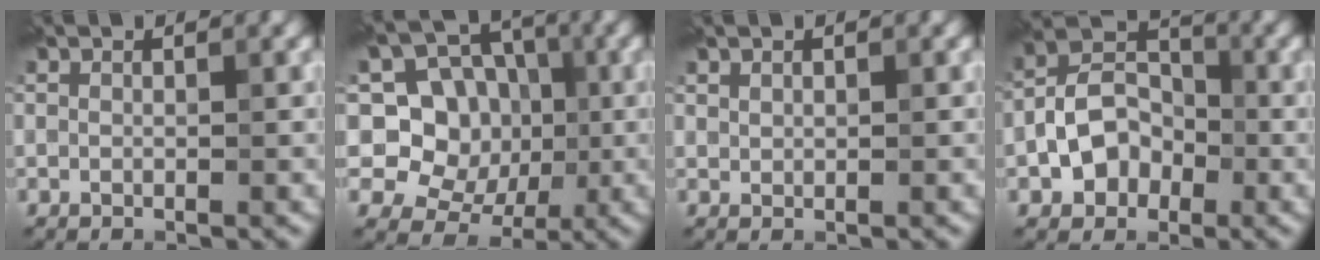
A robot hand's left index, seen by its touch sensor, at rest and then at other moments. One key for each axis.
{"total": 9.4, "fx": 1.3, "fy": 8.1, "fz": 4.5, "tx": -0.072, "ty": 0.030, "tz": -0.011}
{"total": 0.6, "fx": 0.5, "fy": 0.3, "fz": 0.3, "tx": -0.005, "ty": 0.005, "tz": 0.009}
{"total": 5.2, "fx": -1.8, "fy": 3.9, "fz": 3.0, "tx": -0.044, "ty": 0.012, "tz": -0.041}